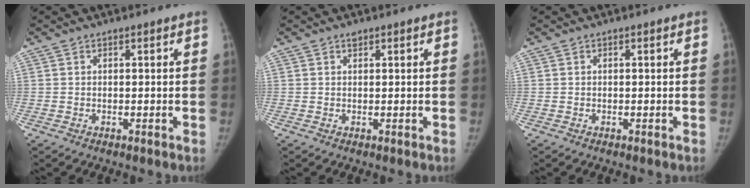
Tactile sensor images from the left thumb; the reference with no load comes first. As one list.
[{"total": 1.5, "force": [1.1, 0.7, 0.7], "torque": [-0.004, -0.006, 0.016]}, {"total": 0.0}]